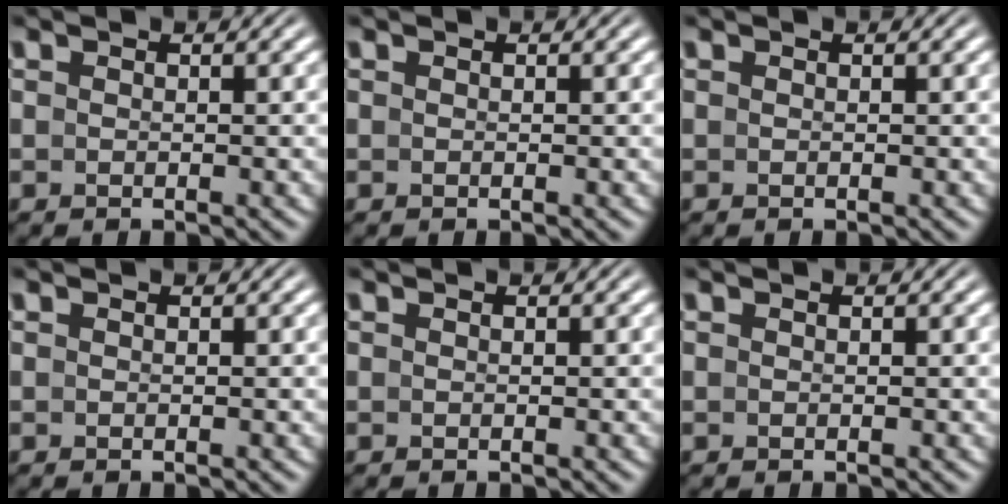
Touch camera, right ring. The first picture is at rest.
{"total": 0.0}
{"total": 0.0}
{"total": 0.0}
{"total": 0.0}
{"total": 0.0}